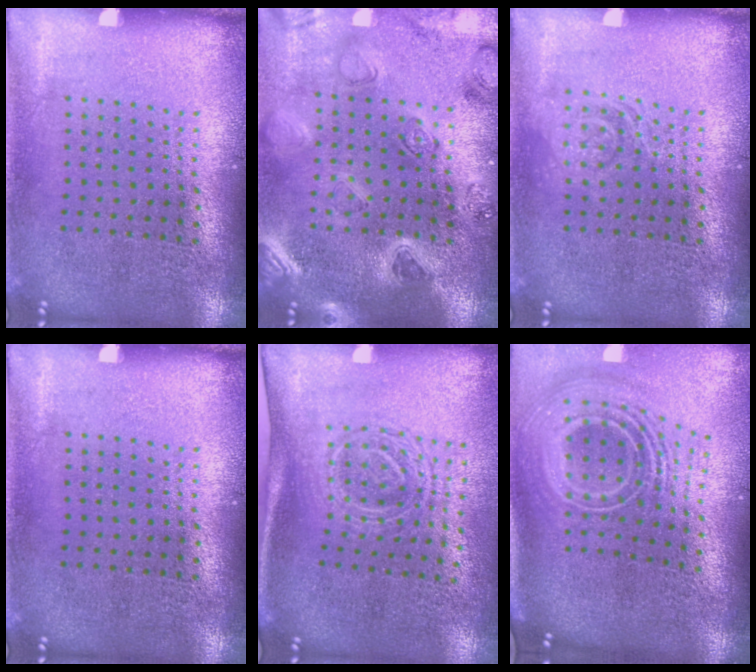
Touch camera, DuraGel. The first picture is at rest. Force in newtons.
{"total": 2.1, "press": 2.1, "slide": 0.2}
{"total": 1.6, "press": 1.6, "slide": 0.3}
{"total": 0.0}
{"total": 1.7, "press": 1.3, "slide": 1.1}
{"total": 2.9, "press": 1.9, "slide": 2.2}